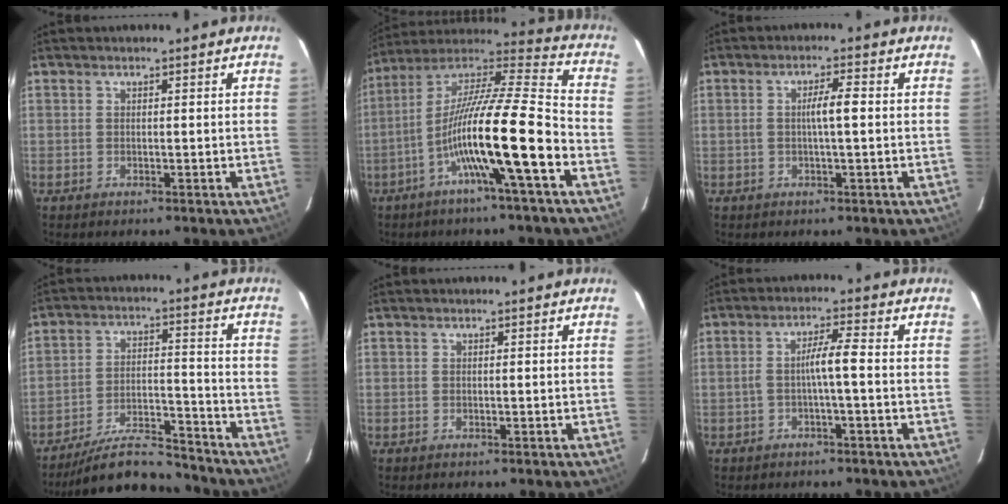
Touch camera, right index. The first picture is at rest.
{"total": 18.3, "force": [-6.5, 0.2, 17.1], "torque": [-0.307, 0.005, -0.117]}
{"total": 3.3, "force": [0.1, 0.2, 3.3], "torque": [-0.062, 0.006, 0.002]}
{"total": 11.3, "force": [-10.5, 2.3, 3.5], "torque": [-0.055, 0.016, -0.179]}
{"total": 0.0}
{"total": 4.0, "force": [-0.6, 0.0, 3.9], "torque": [-0.070, 0.015, -0.008]}